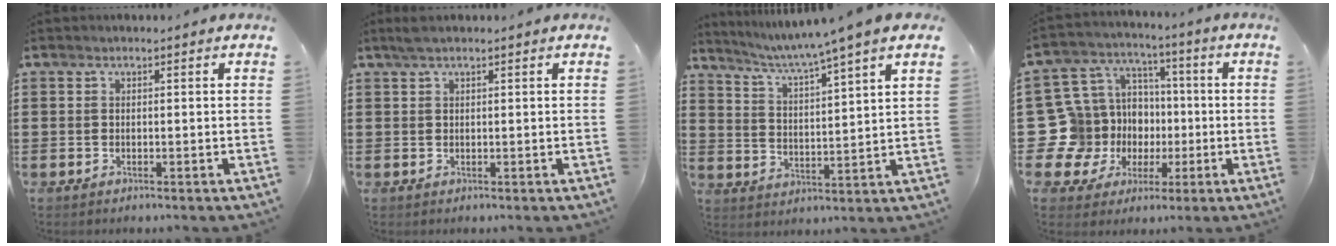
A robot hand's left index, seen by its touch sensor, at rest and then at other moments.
{"total": 1.5, "force": [0.9, 0.2, 1.1], "torque": [-0.023, 0.003, 0.016]}
{"total": 4.9, "force": [4.0, -1.3, 2.5], "torque": [-0.066, -0.034, 0.059]}
{"total": 13.7, "force": [-2.3, 13.2, 2.7], "torque": [-0.131, -0.003, -0.008]}